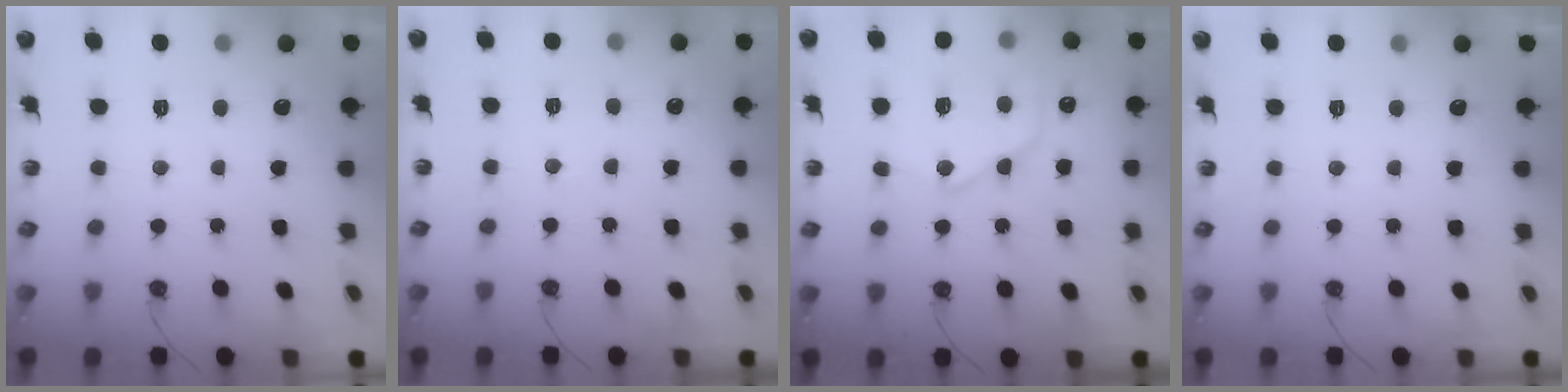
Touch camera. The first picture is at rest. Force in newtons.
{"total": 3.2, "press": 3.2, "slide": 0.6}
{"total": 15.6, "press": 15.5, "slide": 1.3}
{"total": 0.0}